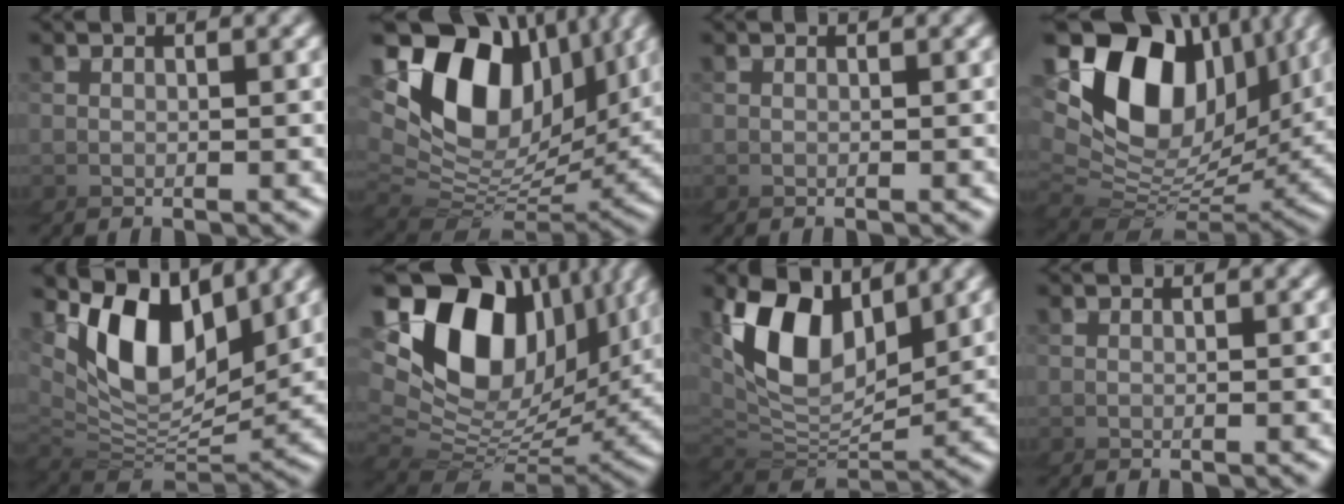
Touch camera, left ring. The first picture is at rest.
{"total": 10.4, "force": [4.0, 6.9, 6.6], "torque": [-0.122, 0.024, 0.043]}
{"total": 0.0}
{"total": 11.4, "force": [3.9, 7.6, 7.5], "torque": [-0.135, 0.025, 0.043]}
{"total": 6.0, "force": [3.1, 3.6, 3.7], "torque": [-0.103, 0.008, 0.044]}
{"total": 12.5, "force": [3.7, 8.2, 8.5], "torque": [-0.141, 0.026, 0.041]}
{"total": 6.0, "force": [3.3, 3.8, 3.3], "torque": [-0.094, 0.008, 0.047]}
{"total": 0.0}